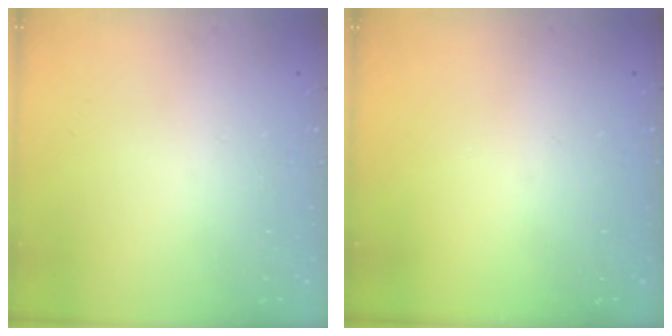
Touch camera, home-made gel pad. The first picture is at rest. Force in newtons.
{"total": 0.0}